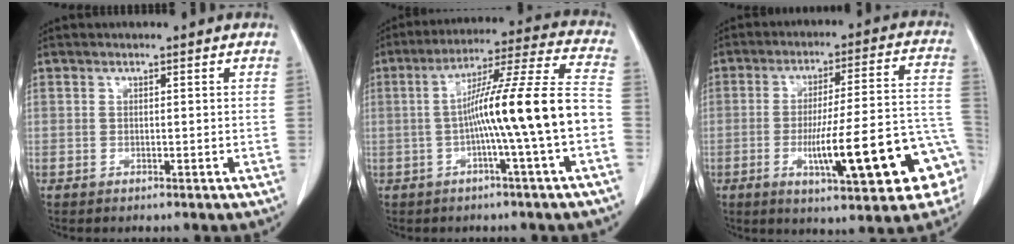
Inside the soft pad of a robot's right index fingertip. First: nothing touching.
{"total": 14.5, "force": [-2.8, -1.3, 14.2], "torque": [-0.228, 0.017, -0.052]}
{"total": 18.5, "force": [-6.4, 2.7, 17.2], "torque": [-0.195, 0.025, -0.080]}